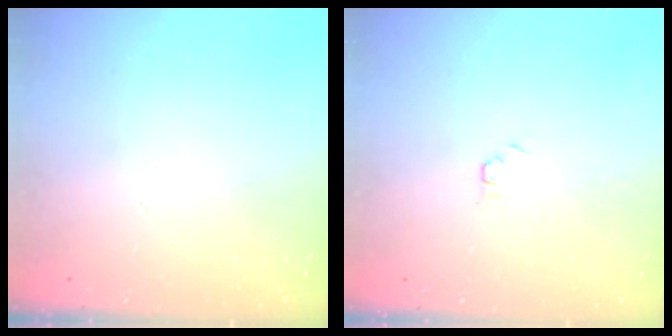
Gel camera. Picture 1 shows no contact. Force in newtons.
{"total": 1.5, "press": 1.5, "slide": 0.2}